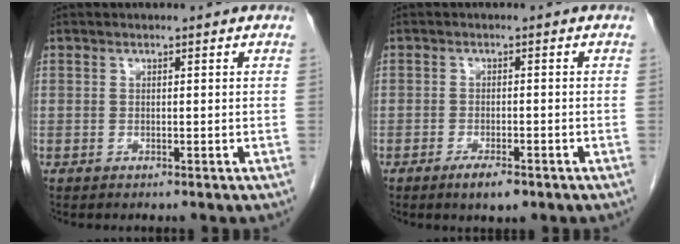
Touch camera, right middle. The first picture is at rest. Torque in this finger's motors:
{"motor_torque": [0.64, -0.44, 0.10, 0.03]}